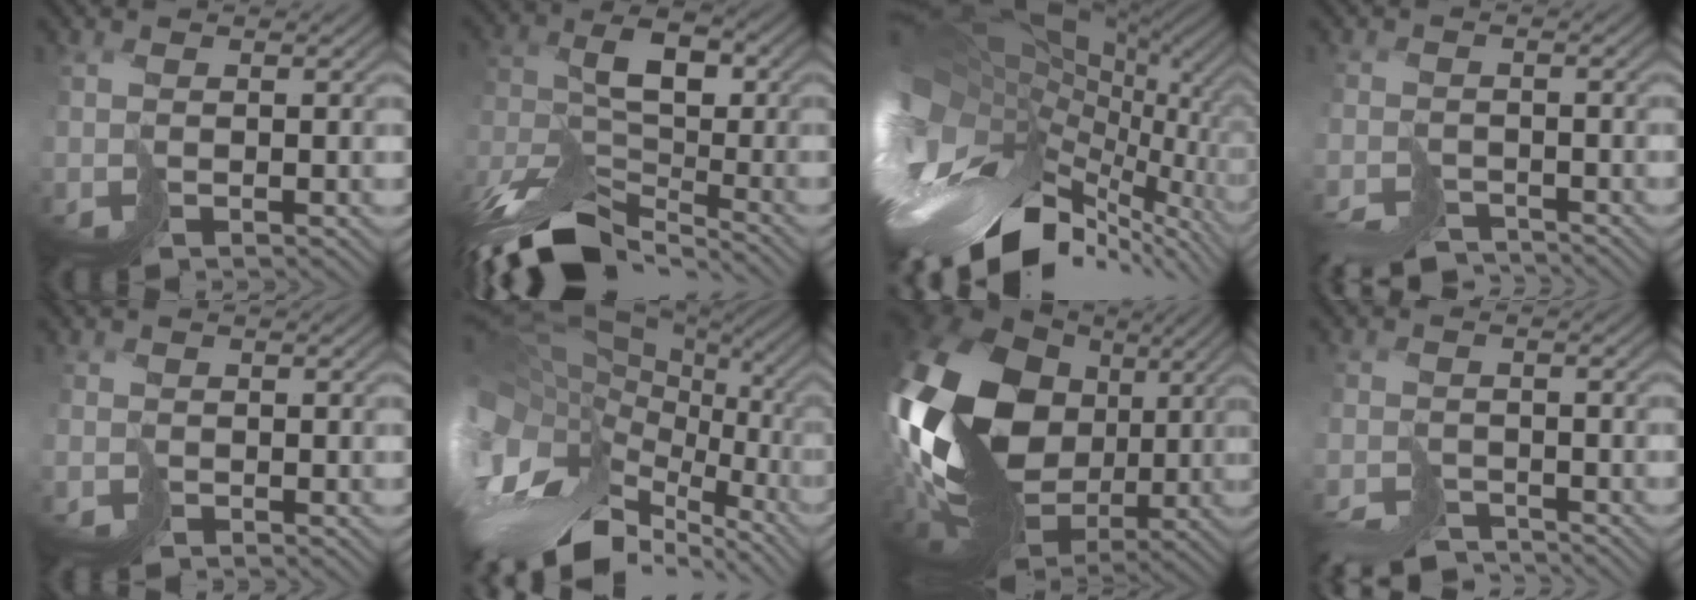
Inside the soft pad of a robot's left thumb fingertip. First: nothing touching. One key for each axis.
{"total": 12.6, "fx": -8.8, "fy": 5.6, "fz": 7.1, "tx": -0.156, "ty": -0.011, "tz": -0.166}
{"total": 17.3, "fx": -2.2, "fy": 10.9, "fz": 13.2, "tx": -0.263, "ty": -0.046, "tz": -0.011}
{"total": 4.3, "fx": -4.2, "fy": 1.0, "fz": 0.5, "tx": -0.001, "ty": -0.008, "tz": -0.078}
{"total": 1.2, "fx": -0.9, "fy": 0.0, "fz": -0.9, "tx": 0.021, "ty": -0.002, "tz": -0.017}
{"total": 17.0, "fx": -4.6, "fy": 10.6, "fz": 12.4, "tx": -0.260, "ty": -0.023, "tz": -0.051}
{"total": 21.9, "fx": 2.0, "fy": 16.1, "fz": 14.6, "tx": -0.346, "ty": -0.017, "tz": 0.052}
{"total": 4.9, "fx": -4.8, "fy": 1.0, "fz": 0.6, "tx": -0.003, "ty": -0.007, "tz": -0.088}